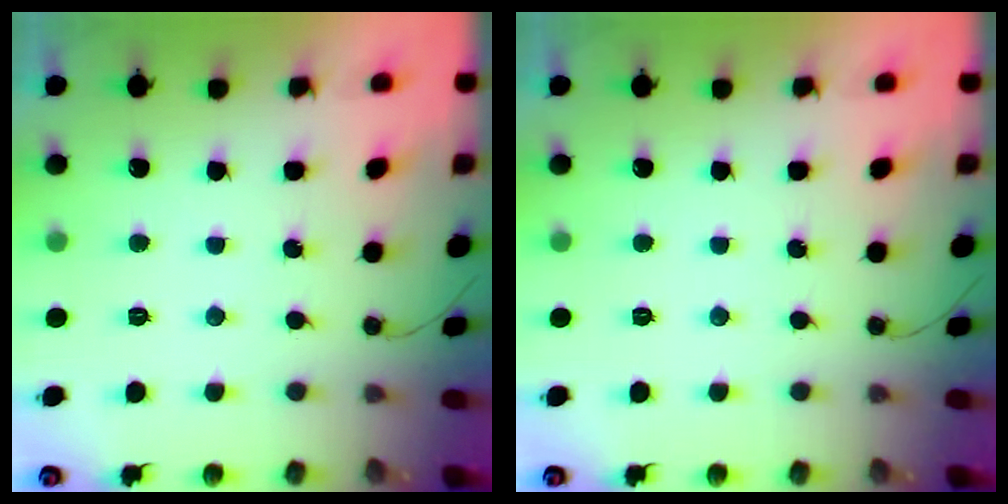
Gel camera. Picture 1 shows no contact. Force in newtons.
{"total": 0.0}